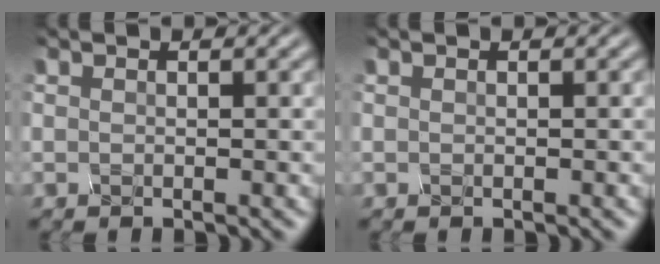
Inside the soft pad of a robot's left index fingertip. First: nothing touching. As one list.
[{"total": 0.0}]